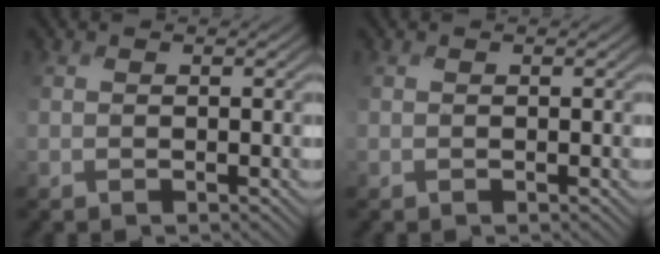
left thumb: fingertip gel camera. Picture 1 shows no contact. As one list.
[{"total": 0.0}]